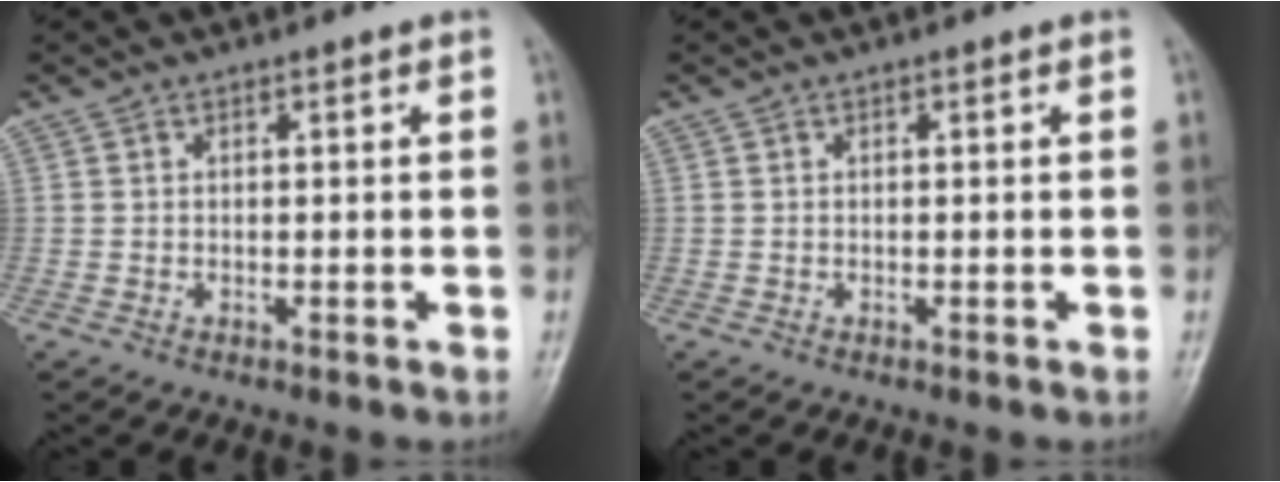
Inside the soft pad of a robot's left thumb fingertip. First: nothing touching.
{"total": 0.0}